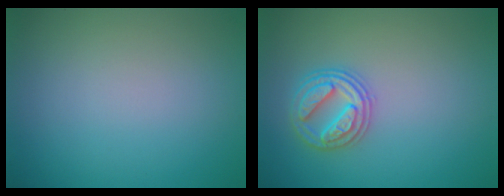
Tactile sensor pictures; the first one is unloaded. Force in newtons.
{"total": 2.9, "press": 2.9, "slide": 0.4}